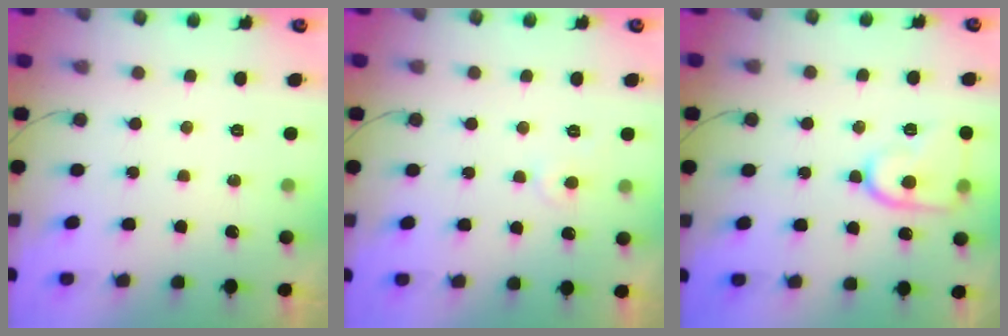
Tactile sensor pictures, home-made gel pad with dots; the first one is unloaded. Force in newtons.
{"total": 4.5, "press": 4.5, "slide": 0.4}
{"total": 13.1, "press": 13.1, "slide": 1.3}